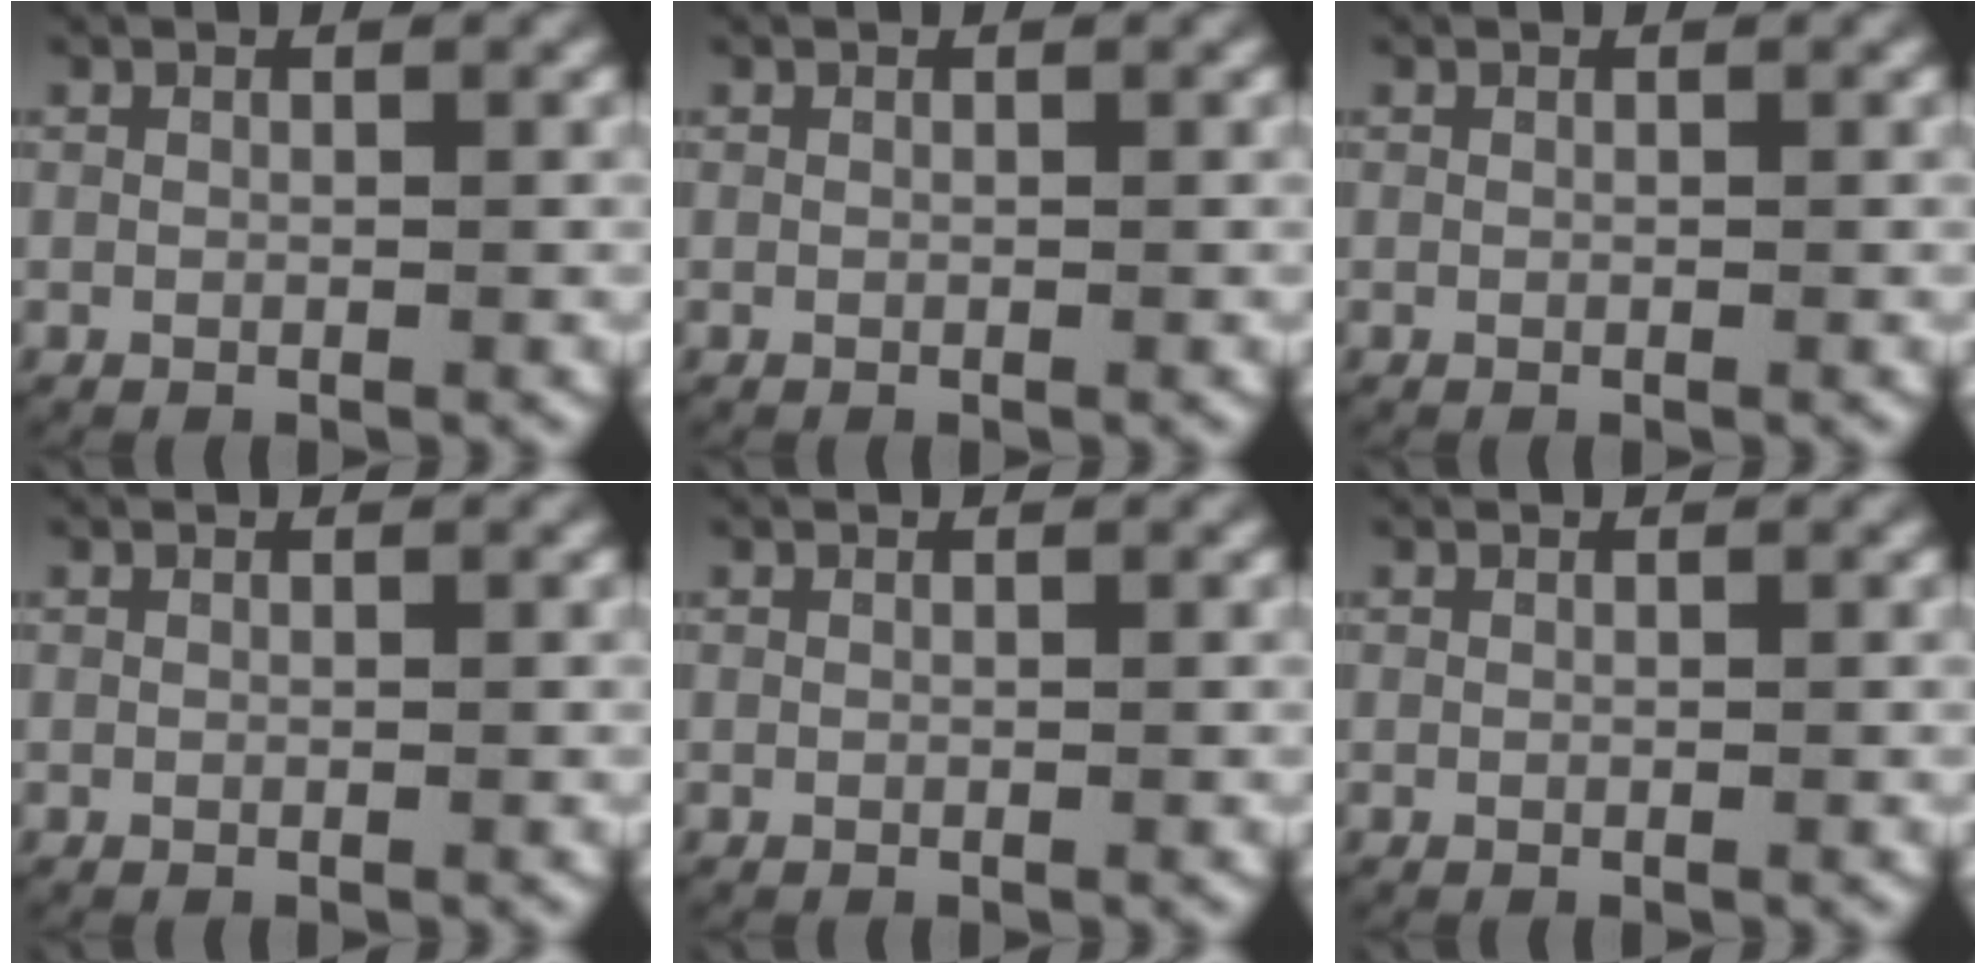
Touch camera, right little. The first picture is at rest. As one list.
[{"total": 0.0}, {"total": 0.0}, {"total": 0.0}, {"total": 0.0}, {"total": 0.0}]